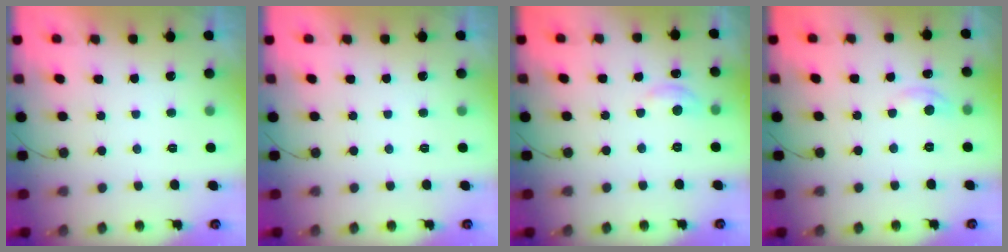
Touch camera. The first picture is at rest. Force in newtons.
{"total": 0.0}
{"total": 4.9, "press": 4.9, "slide": 0.6}
{"total": 4.5, "press": 4.4, "slide": 0.7}